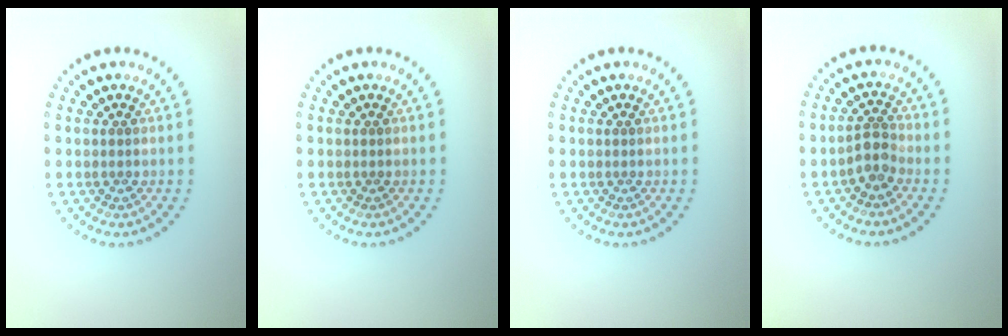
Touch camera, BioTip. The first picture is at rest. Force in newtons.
{"total": 0.0}
{"total": 0.0}
{"total": 2.1, "press": 1.8, "slide": 1.1}